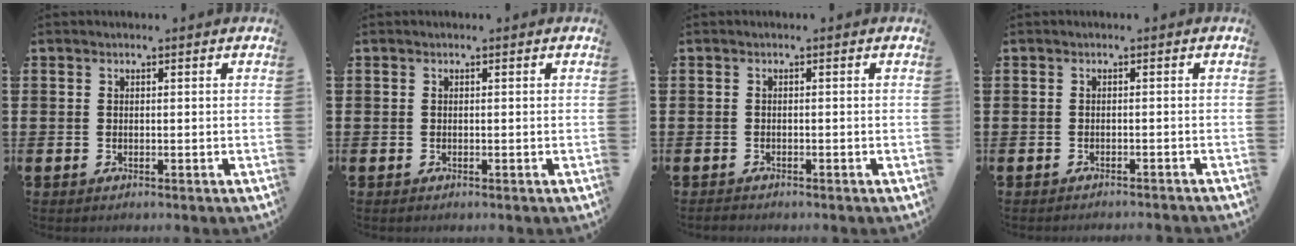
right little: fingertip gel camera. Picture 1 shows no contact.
{"total": 0.0}
{"total": 0.6, "force": [-0.6, 0.2, 0.1], "torque": [-0.002, -0.001, -0.012]}
{"total": 0.7, "force": [-0.7, -0.2, 0.0], "torque": [0.001, 0.001, -0.015]}